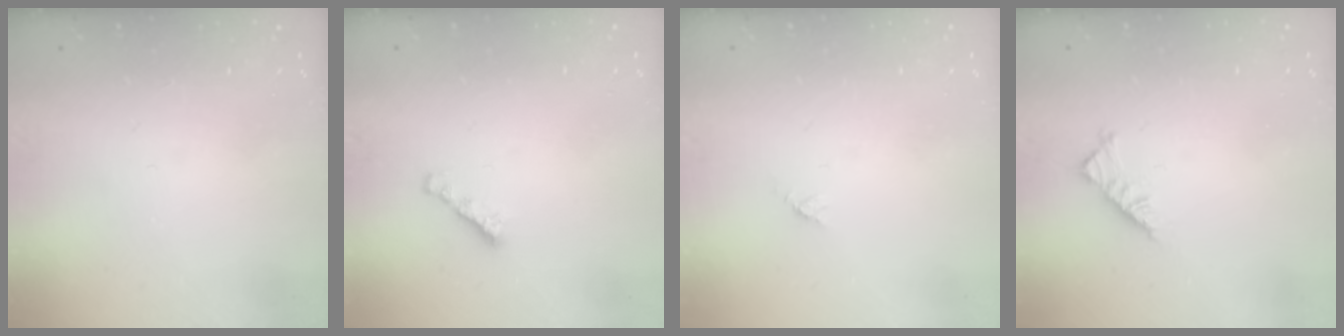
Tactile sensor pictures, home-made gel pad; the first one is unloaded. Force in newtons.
{"total": 1.6, "press": 1.5, "slide": 0.5}
{"total": 2.9, "press": 2.9, "slide": 0.3}
{"total": 4.7, "press": 4.7, "slide": 0.9}